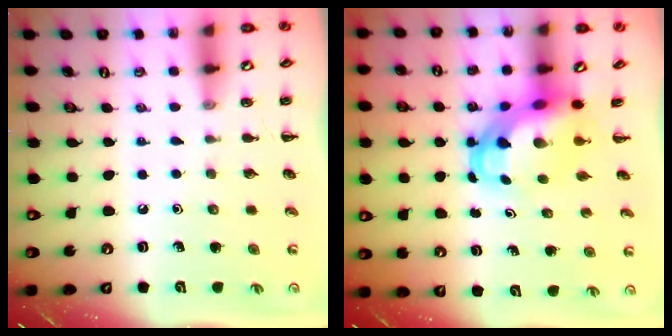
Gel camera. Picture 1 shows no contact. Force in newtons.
{"total": 6.3, "press": 6.1, "slide": 1.6}